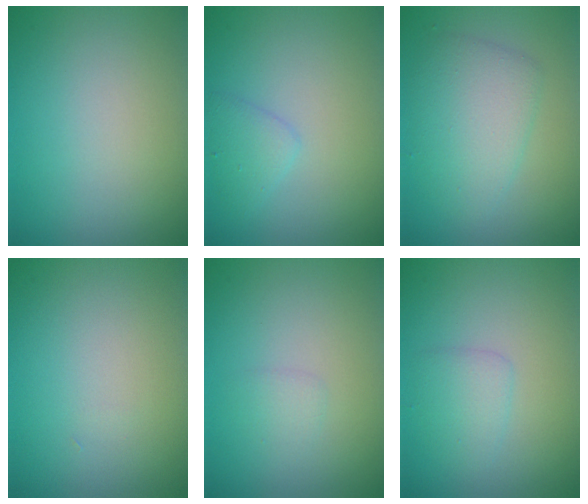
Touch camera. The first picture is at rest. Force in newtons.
{"total": 1.7, "press": 1.6, "slide": 0.1}
{"total": 4.2, "press": 4.2, "slide": 0.1}
{"total": 0.0}
{"total": 0.9, "press": 0.9, "slide": 0.1}
{"total": 1.9, "press": 1.9, "slide": 0.1}